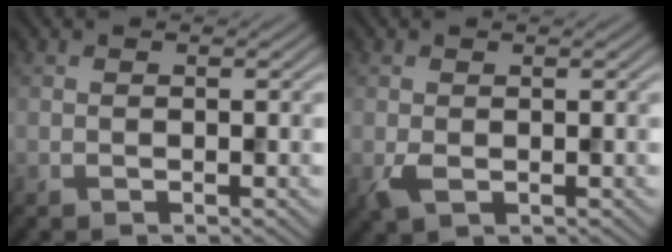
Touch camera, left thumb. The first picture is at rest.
{"total": 1.7, "force": [-0.3, 1.1, 1.3], "torque": [-0.036, -0.006, -0.003]}